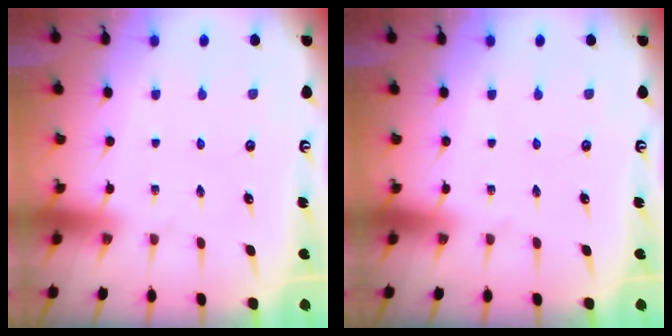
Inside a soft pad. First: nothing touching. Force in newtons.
{"total": 0.0}